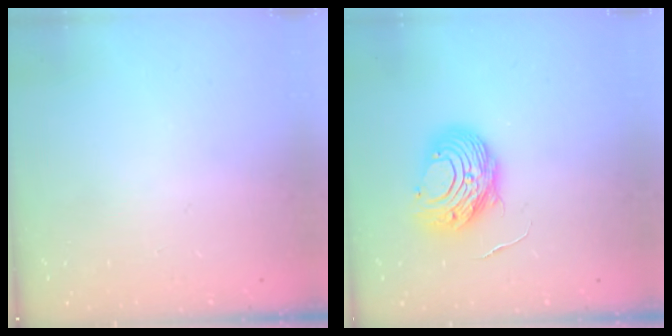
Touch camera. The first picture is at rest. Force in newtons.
{"total": 11.2, "press": 11.2, "slide": 0.9}